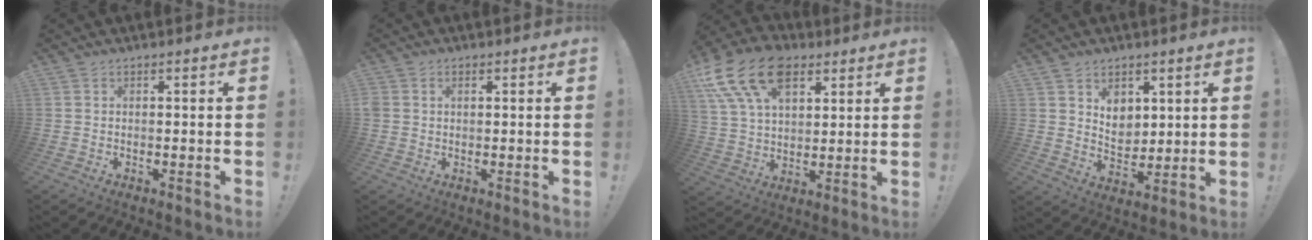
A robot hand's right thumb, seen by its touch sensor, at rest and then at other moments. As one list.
[{"total": 1.5, "force": [0.6, 1.2, 0.6], "torque": [-0.019, 0.005, 0.011]}, {"total": 18.6, "force": [9.5, 11.7, 10.9], "torque": [-0.206, -0.044, 0.174]}, {"total": 7.6, "force": [4.1, 5.9, 2.6], "torque": [-0.035, -0.030, 0.080]}]